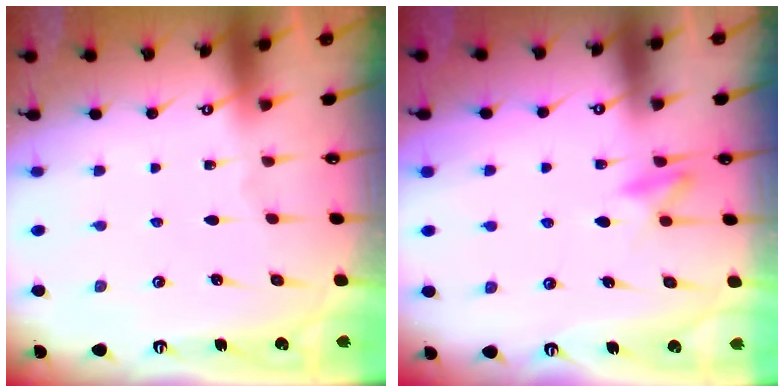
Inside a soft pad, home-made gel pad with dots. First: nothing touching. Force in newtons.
{"total": 9.5, "press": 9.4, "slide": 1.4}